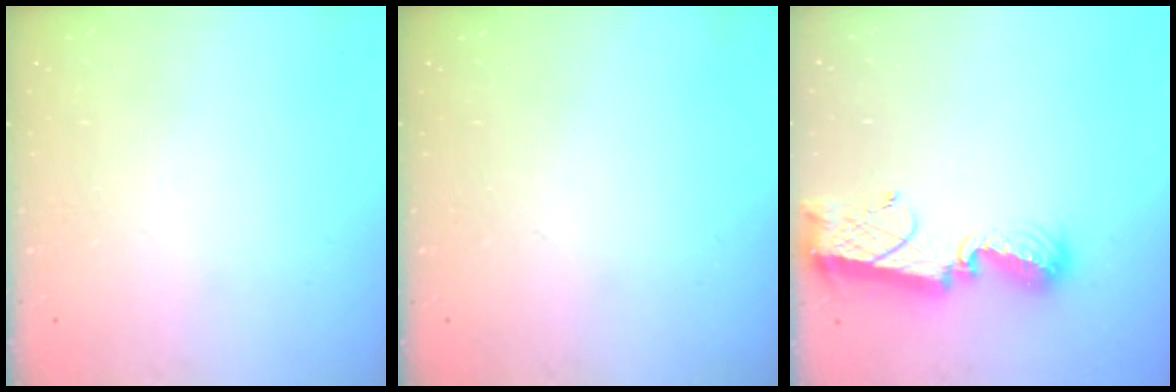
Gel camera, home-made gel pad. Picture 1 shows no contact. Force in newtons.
{"total": 0.0}
{"total": 11.4, "press": 11.4, "slide": 0.8}